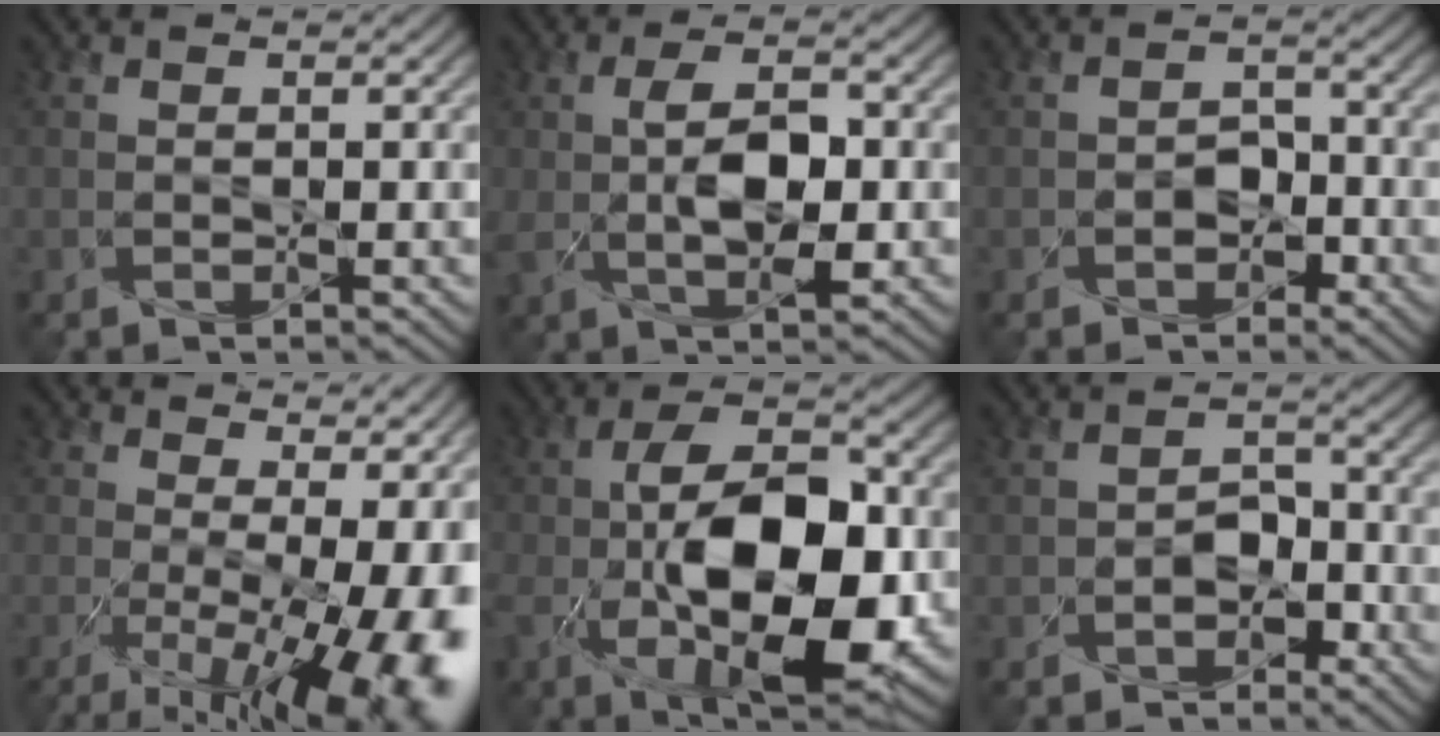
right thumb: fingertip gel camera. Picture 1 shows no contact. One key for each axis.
{"total": 7.3, "fx": -0.5, "fy": 3.6, "fz": 6.4, "tx": -0.130, "ty": 0.003, "tz": -0.007}
{"total": 2.7, "fx": -1.6, "fy": 2.0, "fz": 1.0, "tx": -0.005, "ty": 0.005, "tz": -0.028}
{"total": 15.9, "fx": -2.5, "fy": 6.9, "fz": 14.1, "tx": -0.185, "ty": -0.033, "tz": -0.013}
{"total": 16.0, "fx": -3.2, "fy": 8.4, "fz": 13.3, "tx": -0.238, "ty": -0.012, "tz": -0.056}
{"total": 3.6, "fx": -2.1, "fy": 2.4, "fz": 1.6, "tx": -0.008, "ty": 0.008, "tz": -0.039}